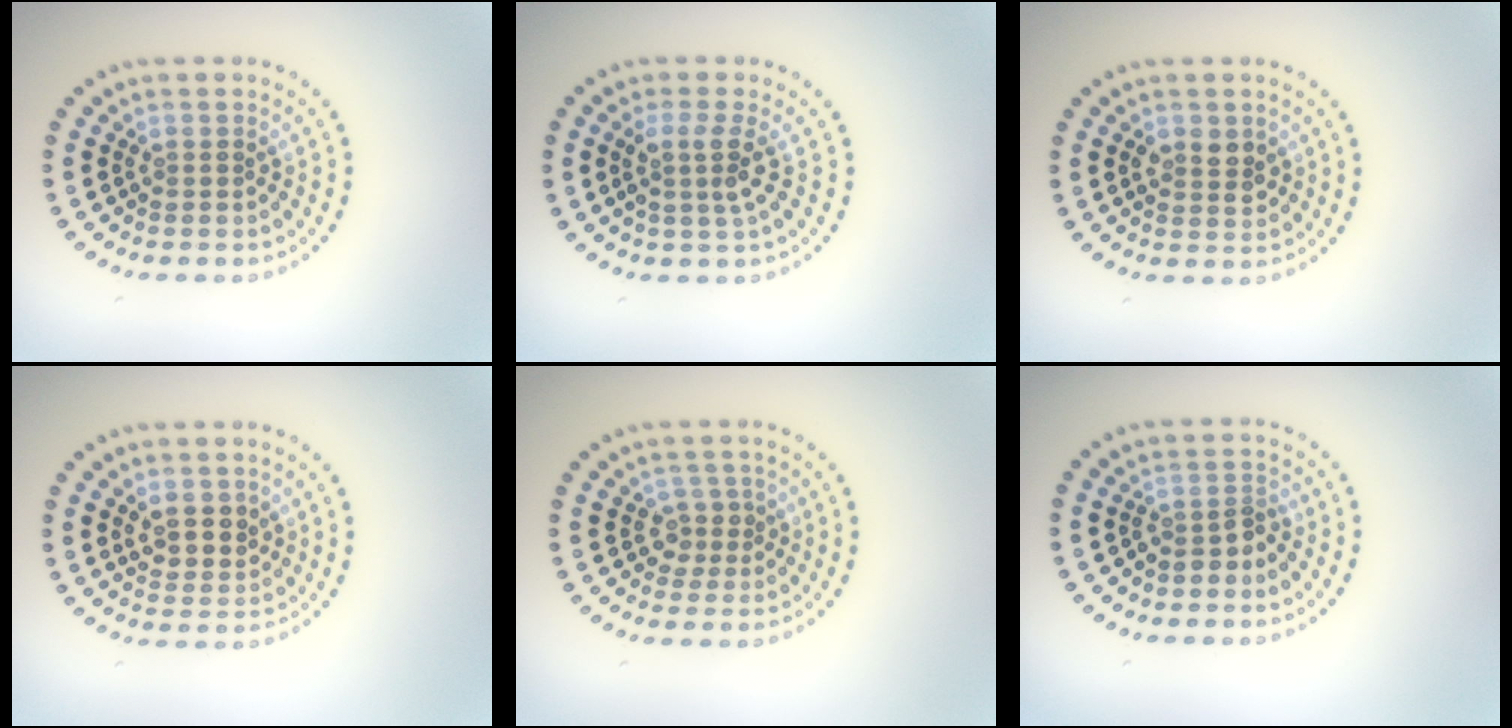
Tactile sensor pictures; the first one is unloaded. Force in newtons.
{"total": 2.6, "press": 2.0, "slide": 1.7}
{"total": 2.2, "press": 2.1, "slide": 0.2}
{"total": 2.6, "press": 2.4, "slide": 1.0}
{"total": 1.8, "press": 1.4, "slide": 1.1}
{"total": 2.0, "press": 1.4, "slide": 1.4}